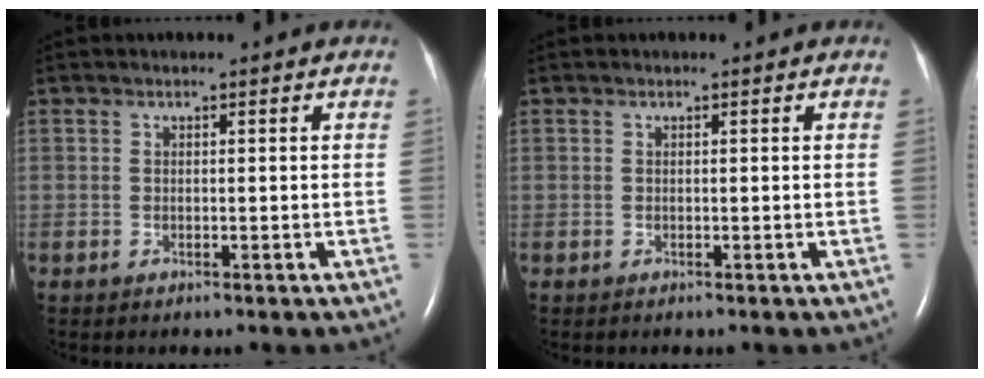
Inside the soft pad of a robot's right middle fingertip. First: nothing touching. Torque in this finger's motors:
{"motor_torque": [0.00, 0.00, 0.00, 0.00]}